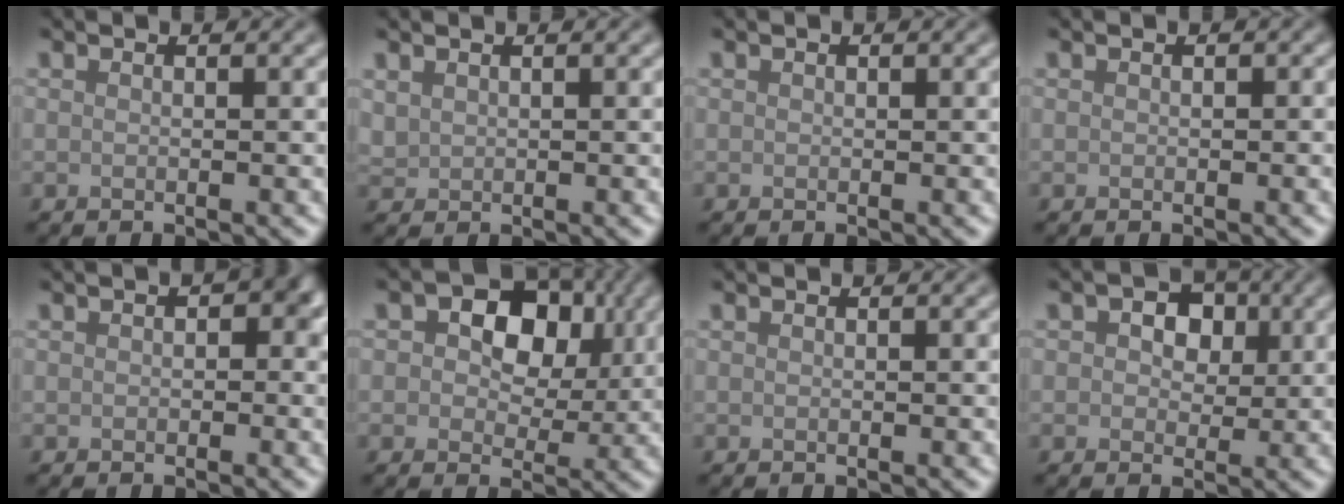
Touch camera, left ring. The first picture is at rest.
{"total": 1.2, "force": [0.5, 1.0, 0.1], "torque": [-0.002, 0.001, 0.015]}
{"total": 0.0}
{"total": 0.0}
{"total": 2.0, "force": [0.1, 1.5, 1.3], "torque": [-0.007, 0.005, -0.004]}
{"total": 7.9, "force": [2.3, 5.8, 4.9], "torque": [-0.051, 0.030, 0.014]}
{"total": 0.0}
{"total": 3.2, "force": [0.9, 2.5, 1.9], "torque": [-0.017, 0.008, 0.004]}